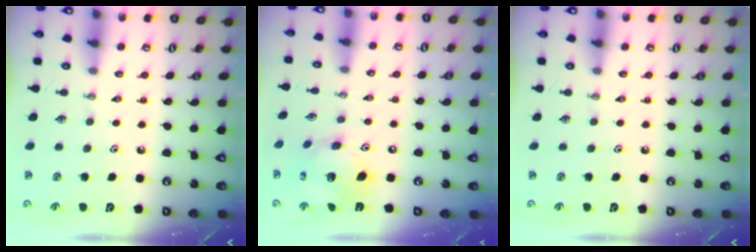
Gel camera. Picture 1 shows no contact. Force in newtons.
{"total": 15.6, "press": 15.5, "slide": 1.6}
{"total": 0.0}